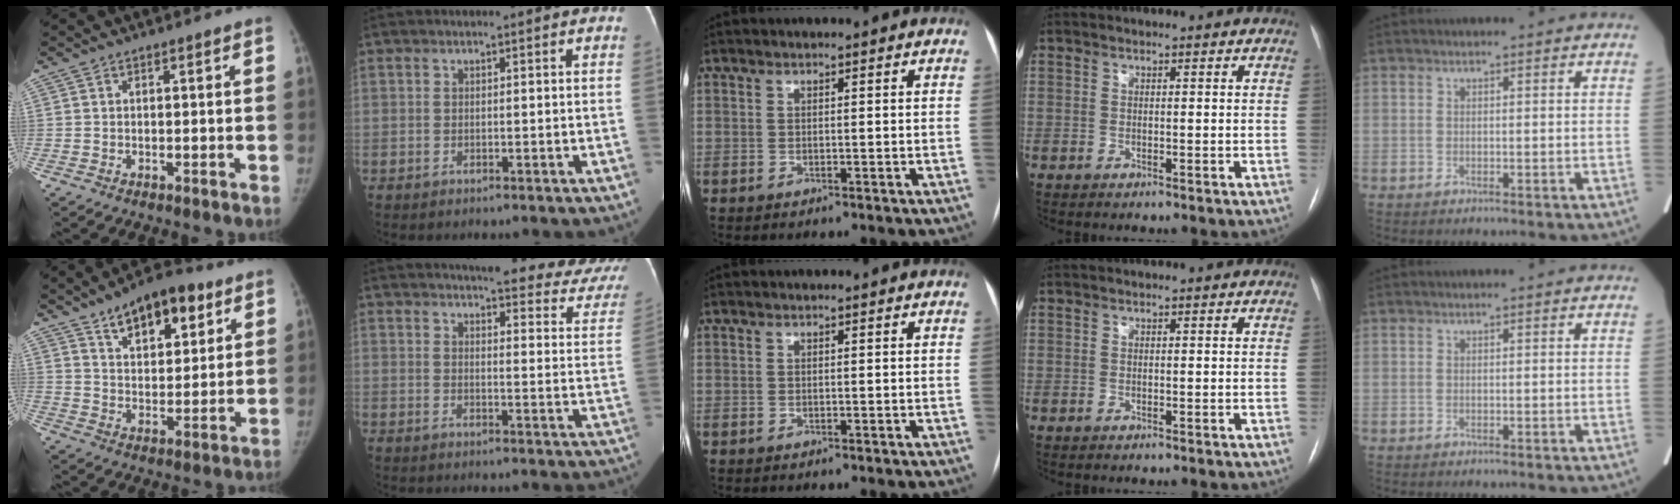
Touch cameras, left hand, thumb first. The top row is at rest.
{"thumb": {"total": 14.0, "force": [8.1, 6.7, 9.2], "torque": [-0.099, -0.033, 0.127]}, "index": {"total": 22.0, "force": [19.5, 4.5, 9.0], "torque": [-0.092, -0.045, 0.203]}}